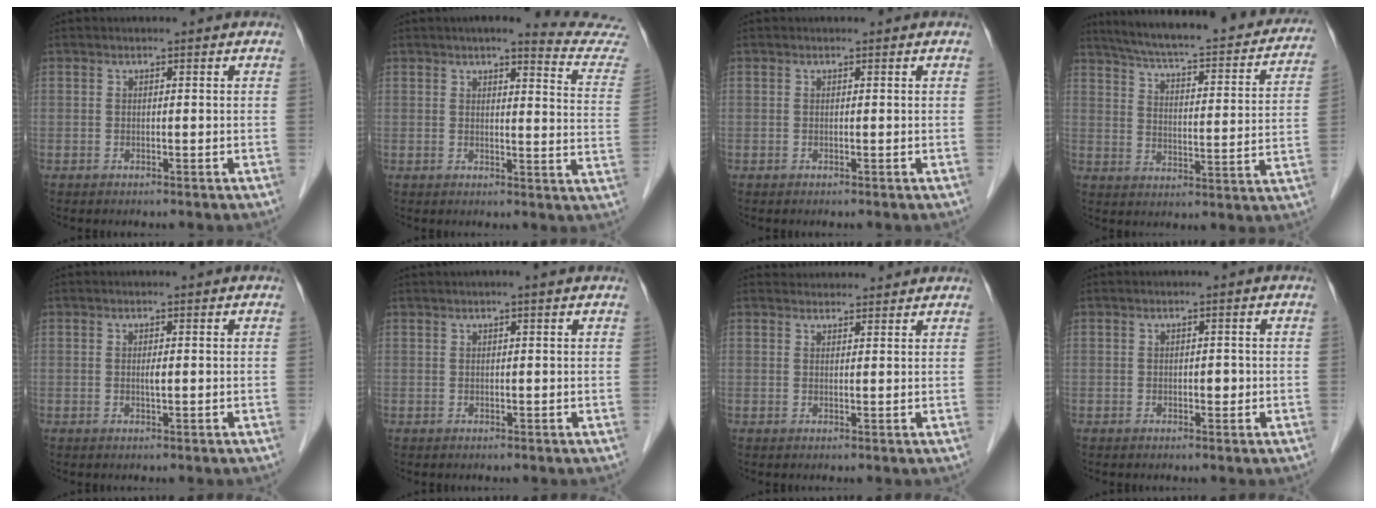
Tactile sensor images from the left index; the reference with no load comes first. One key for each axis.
{"total": 9.2, "fx": 8.8, "fy": -0.1, "fz": 2.6, "tx": -0.016, "ty": -0.054, "tz": 0.071}
{"total": 0.0}
{"total": 26.0, "fx": 22.8, "fy": 4.3, "fz": 11.9, "tx": -0.183, "ty": -0.030, "tz": 0.284}
{"total": 0.8, "fx": -0.1, "fy": 0.0, "fz": 0.8, "tx": -0.018, "ty": -0.006, "tz": -0.002}
{"total": 2.2, "fx": 1.5, "fy": -0.3, "fz": 1.6, "tx": -0.021, "ty": 0.015, "tz": 0.025}
{"total": 4.7, "fx": 4.6, "fy": 0.9, "fz": 0.4, "tx": -0.004, "ty": 0.023, "tz": 0.054}
{"total": 1.1, "fx": -0.3, "fy": 0.6, "fz": 0.9, "tx": -0.010, "ty": -0.001, "tz": -0.005}